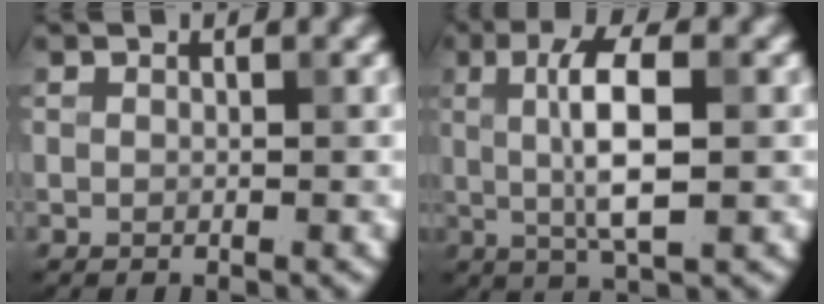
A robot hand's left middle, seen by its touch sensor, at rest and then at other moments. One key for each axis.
{"total": 5.9, "fx": 0.5, "fy": 1.7, "fz": 5.6, "tx": -0.105, "ty": 0.005, "tz": 0.008}